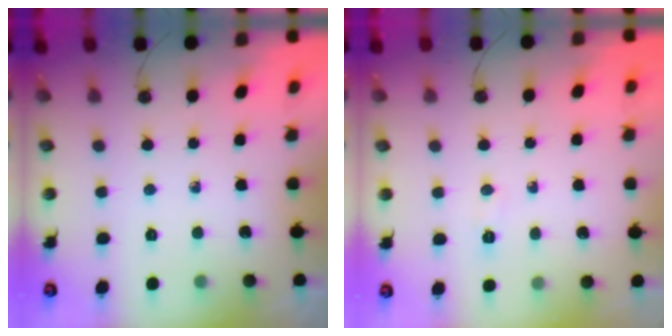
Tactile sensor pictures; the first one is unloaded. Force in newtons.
{"total": 3.8, "press": 3.7, "slide": 0.6}